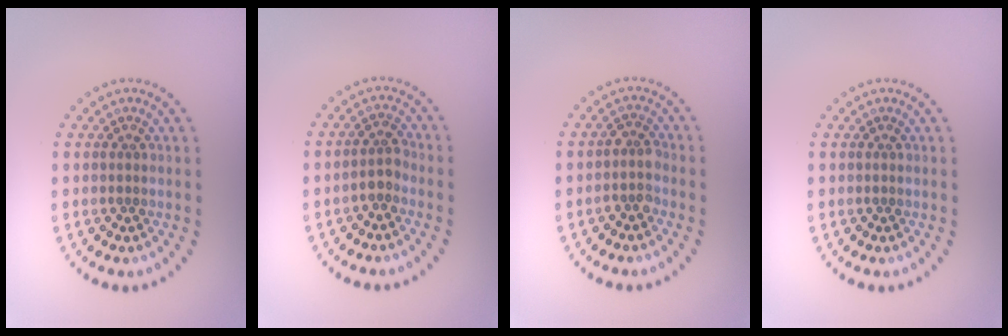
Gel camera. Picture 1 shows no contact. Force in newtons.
{"total": 1.5, "press": 1.3, "slide": 0.7}
{"total": 1.7, "press": 1.4, "slide": 1.0}
{"total": 0.0}